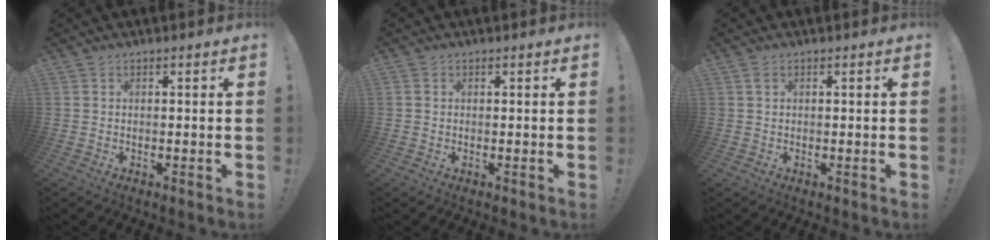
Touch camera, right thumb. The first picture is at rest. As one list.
[{"total": 0.6, "force": [0.1, 0.6, 0.2], "torque": [-0.003, 0.004, 0.002]}, {"total": 0.9, "force": [0.5, 0.5, 0.6], "torque": [-0.007, 0.000, 0.007]}]